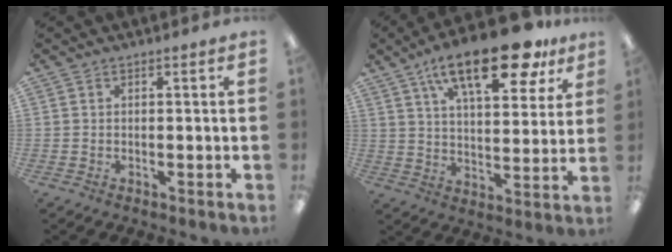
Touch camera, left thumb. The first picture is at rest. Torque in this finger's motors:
{"motor_torque": [2.10, 1.83, 1.88, -0.89, 0.14]}